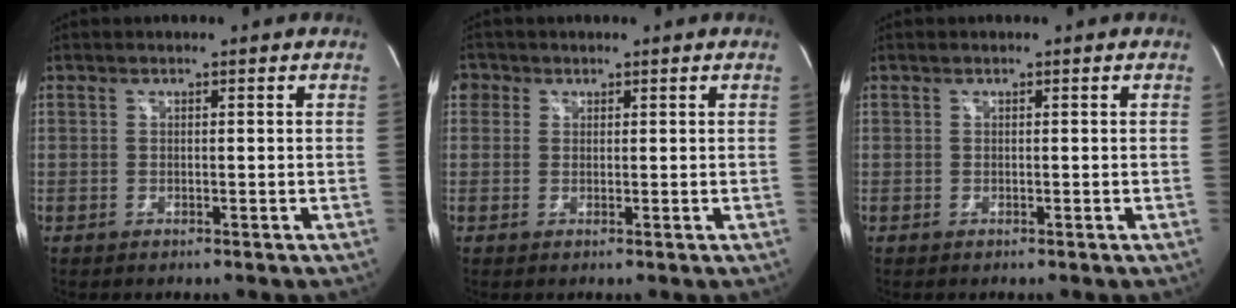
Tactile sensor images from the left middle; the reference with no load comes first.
{"total": 2.2, "force": [1.0, 2.0, 0.3], "torque": [0.004, 0.007, 0.013]}
{"total": 0.0}